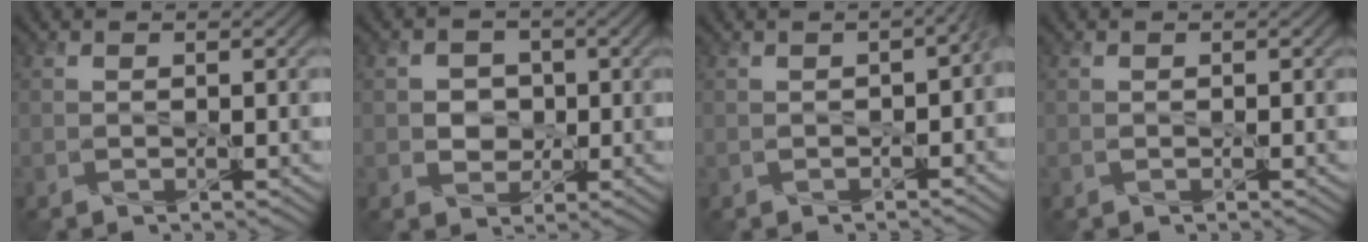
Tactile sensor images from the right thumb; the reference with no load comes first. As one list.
[{"total": 3.5, "force": [0.2, 3.3, 1.2], "torque": [-0.032, 0.002, -0.002]}, {"total": 2.6, "force": [-1.0, 1.5, 1.9], "torque": [-0.025, -0.009, -0.014]}, {"total": 0.0}]